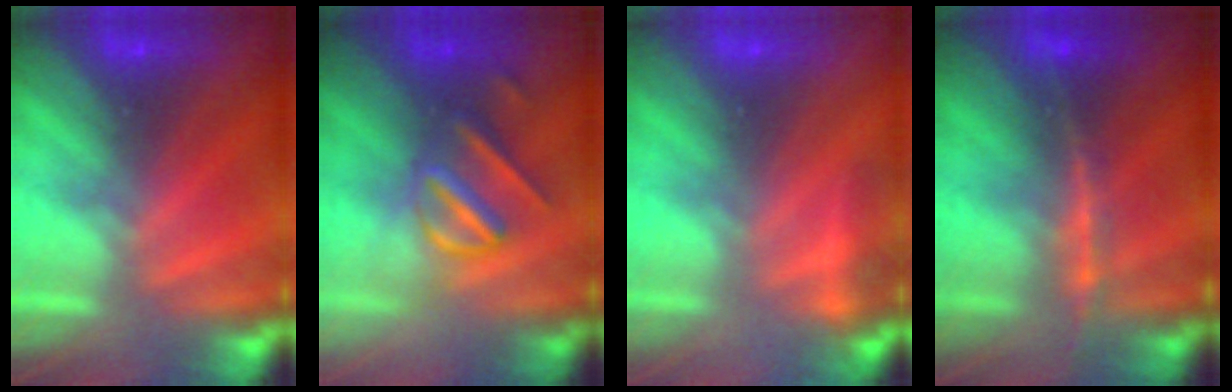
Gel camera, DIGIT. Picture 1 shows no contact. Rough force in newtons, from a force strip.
{"total": 3.0}
{"total": 2.5}
{"total": 2.4}